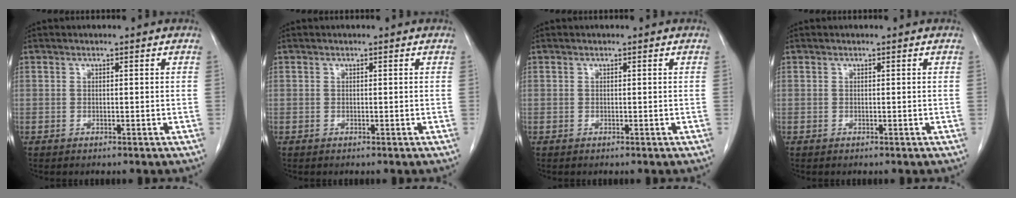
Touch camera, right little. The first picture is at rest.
{"total": 0.0}
{"total": 0.0}
{"total": 0.0}